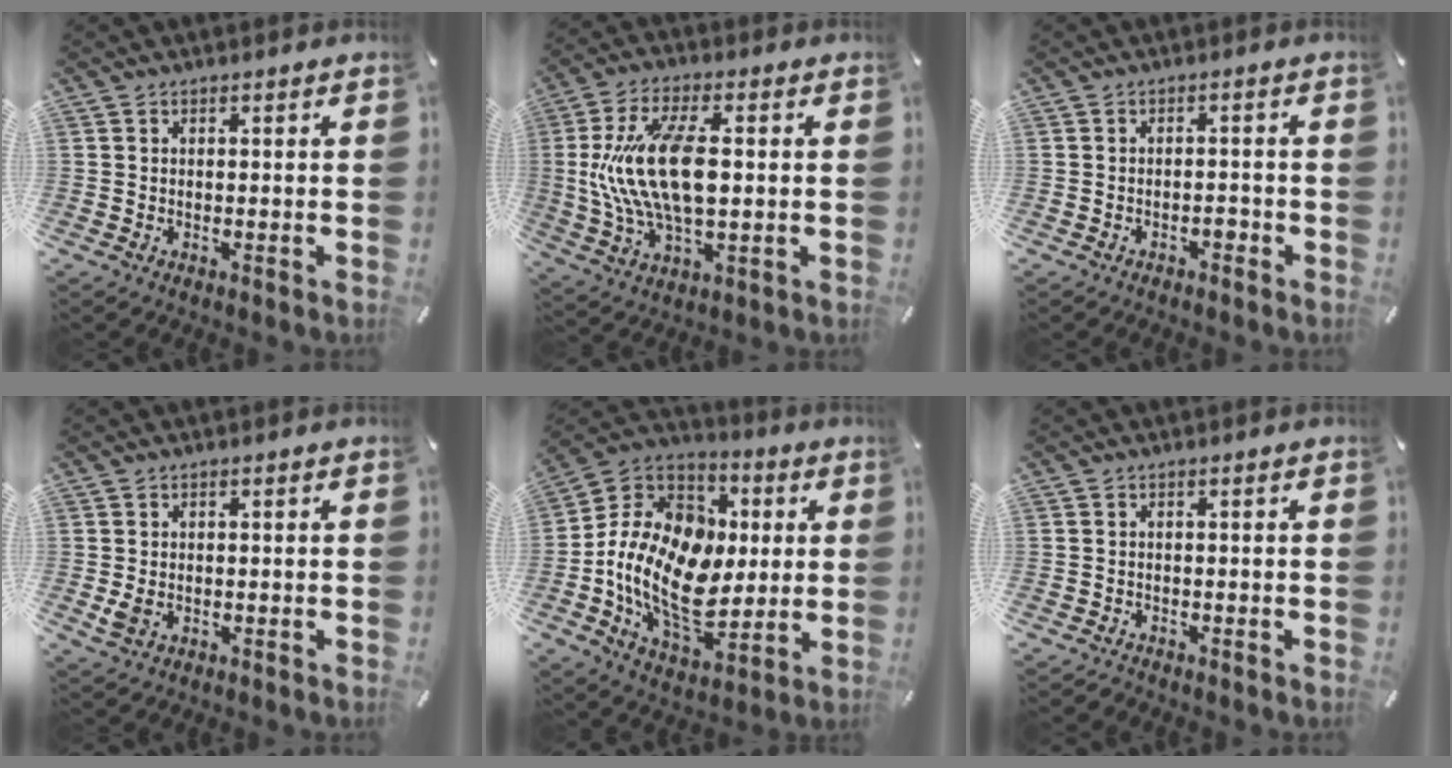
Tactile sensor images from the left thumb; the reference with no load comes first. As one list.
[{"total": 17.2, "force": [1.5, 8.5, 14.9], "torque": [-0.328, -0.007, 0.022]}, {"total": 2.2, "force": [-1.3, 1.1, 1.3], "torque": [-0.023, 0.006, -0.026]}, {"total": 2.8, "force": [-0.3, 2.0, 1.9], "torque": [-0.047, -0.003, -0.008]}, {"total": 20.0, "force": [-2.1, 14.5, 13.6], "torque": [-0.287, -0.003, -0.037]}, {"total": 0.8, "force": [-0.8, 0.2, -0.1], "torque": [0.001, 0.003, -0.017]}]